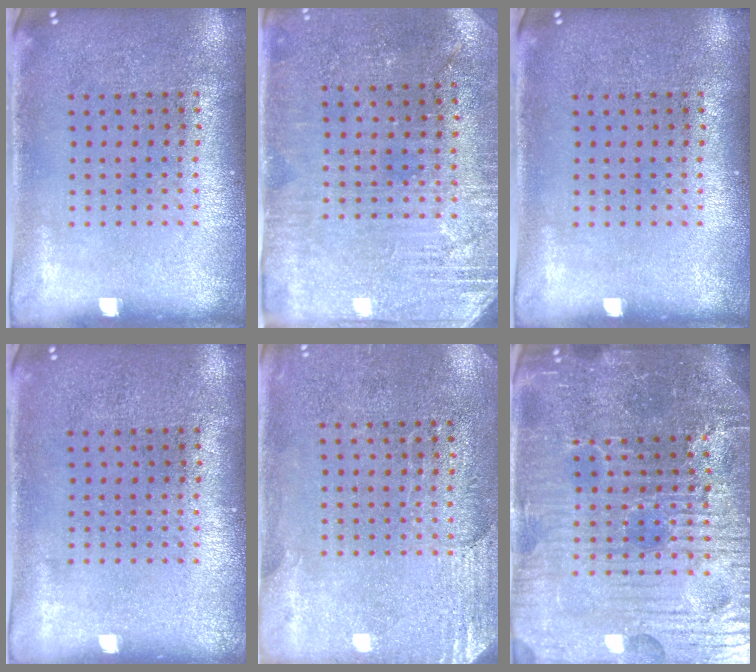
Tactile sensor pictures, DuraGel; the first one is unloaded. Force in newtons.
{"total": 2.9, "press": 2.8, "slide": 0.9}
{"total": 0.0}
{"total": 0.0}
{"total": 2.6, "press": 2.3, "slide": 1.2}
{"total": 6.1, "press": 5.7, "slide": 2.3}